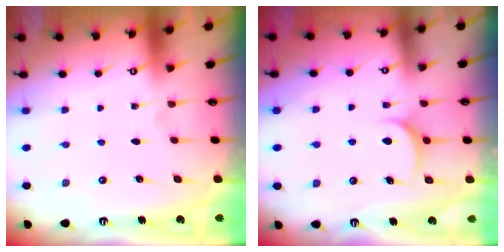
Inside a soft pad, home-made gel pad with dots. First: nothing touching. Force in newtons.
{"total": 4.9, "press": 4.9, "slide": 0.1}